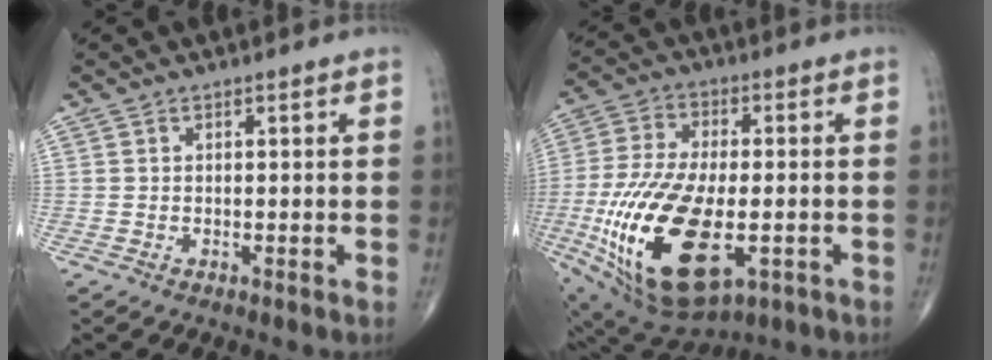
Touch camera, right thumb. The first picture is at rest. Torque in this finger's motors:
{"motor_torque": [0.83, 0.78, 2.35, -0.42, 0.47]}